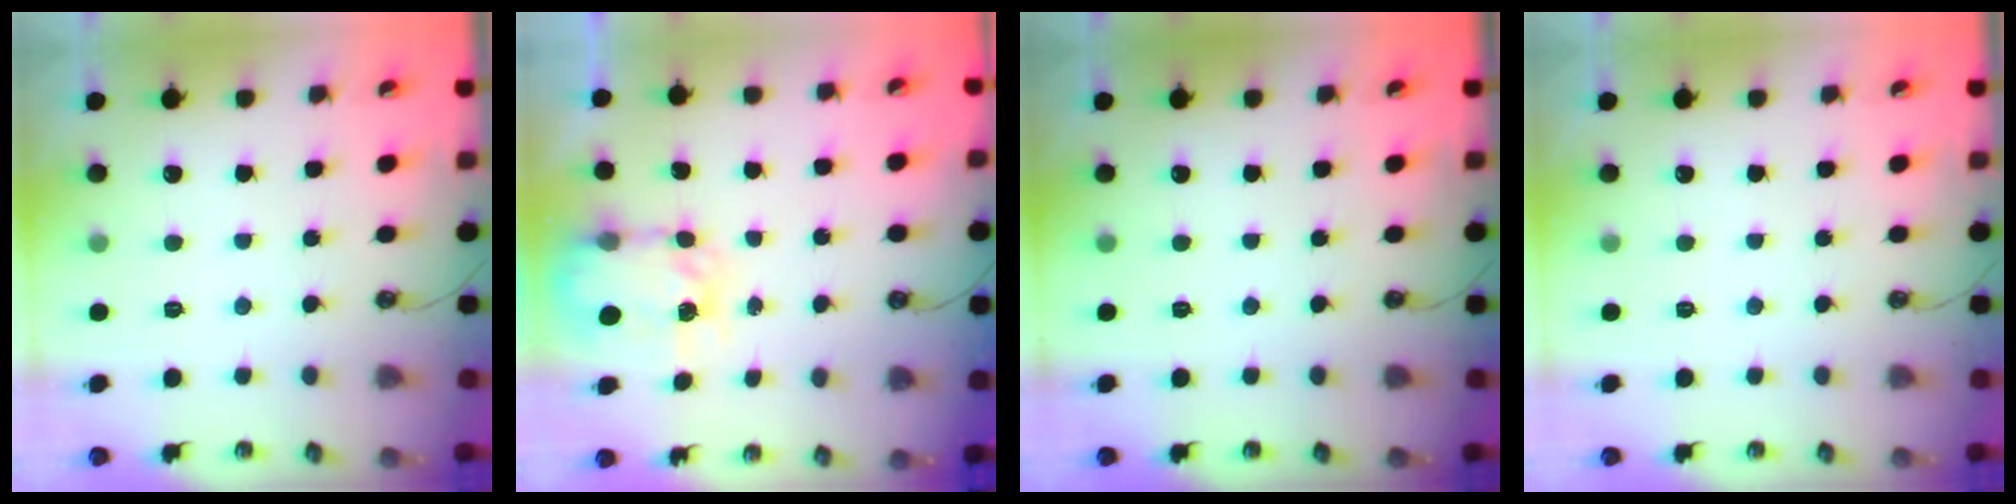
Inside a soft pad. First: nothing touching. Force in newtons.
{"total": 5.1, "press": 5.0, "slide": 0.2}
{"total": 0.0}
{"total": 0.0}